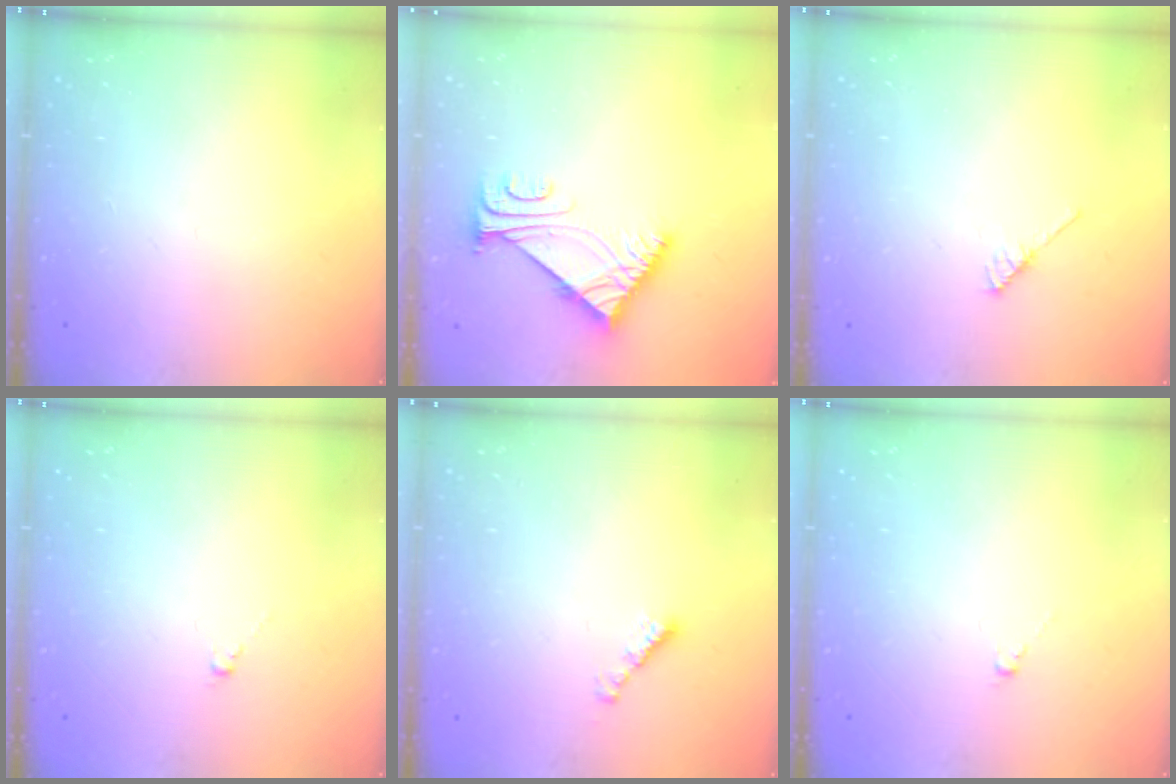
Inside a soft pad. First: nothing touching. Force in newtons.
{"total": 6.7, "press": 6.7, "slide": 0.8}
{"total": 3.7, "press": 3.7, "slide": 0.3}
{"total": 0.6, "press": 0.4, "slide": 0.4}
{"total": 2.3, "press": 2.2, "slide": 0.4}
{"total": 0.6, "press": 0.4, "slide": 0.4}